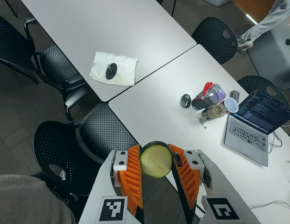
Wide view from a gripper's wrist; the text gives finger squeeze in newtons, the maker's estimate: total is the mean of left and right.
{"total": 9.2, "left": 9.2, "right": 9.3}